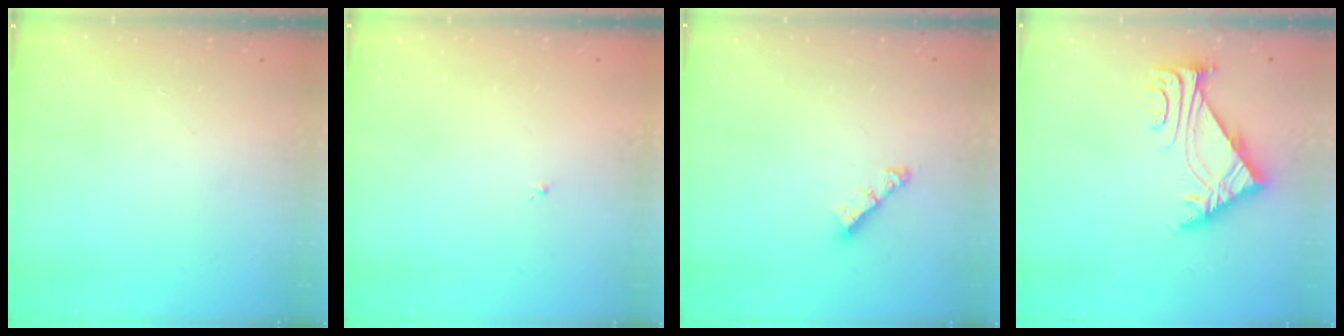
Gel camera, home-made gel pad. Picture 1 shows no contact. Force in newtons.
{"total": 0.8, "press": 0.7, "slide": 0.3}
{"total": 4.2, "press": 4.2, "slide": 0.3}
{"total": 5.9, "press": 5.8, "slide": 1.1}